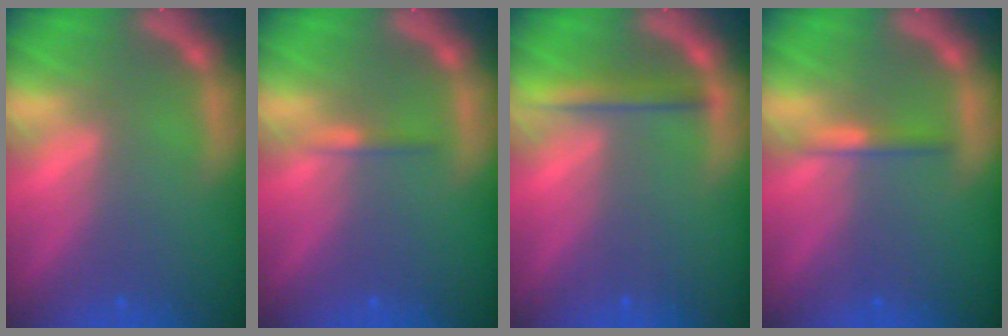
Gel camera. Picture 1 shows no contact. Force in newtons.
{"total": 0.9}
{"total": 2.5}
{"total": 1.4}